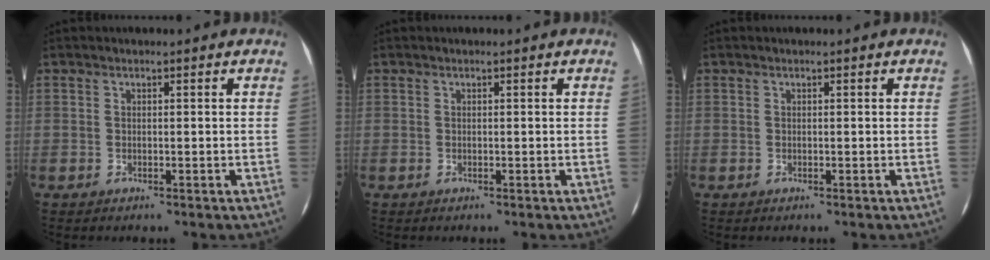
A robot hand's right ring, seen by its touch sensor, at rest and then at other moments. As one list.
[{"total": 0.0}, {"total": 0.0}]